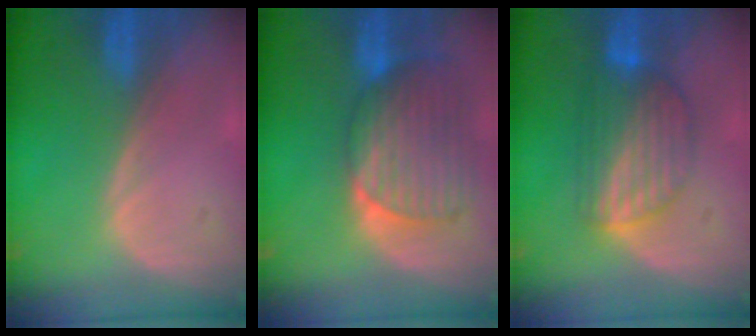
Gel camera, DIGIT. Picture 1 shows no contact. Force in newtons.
{"total": 9.7, "press": 8.5, "slide": 4.7}
{"total": 7.1, "press": 7.0, "slide": 1.3}